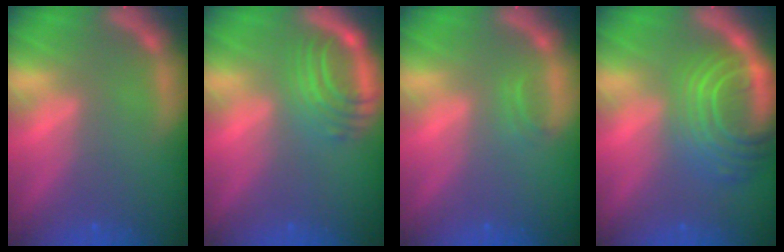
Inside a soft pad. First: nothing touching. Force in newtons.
{"total": 5.5}
{"total": 0.9}
{"total": 10.0}